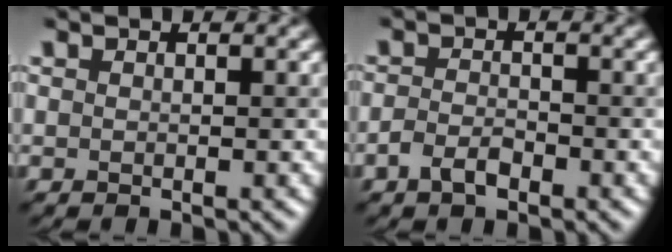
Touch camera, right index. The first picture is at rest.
{"total": 1.7, "force": [-0.9, 1.0, 1.1], "torque": [-0.020, 0.009, -0.022]}